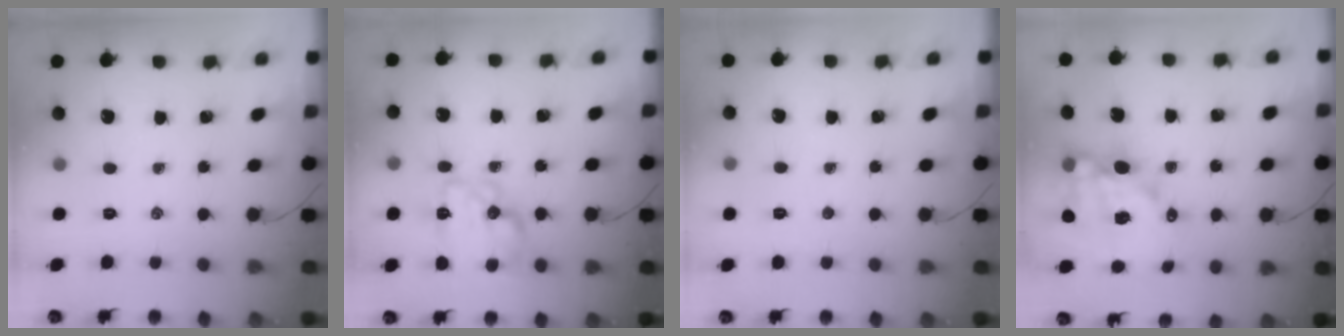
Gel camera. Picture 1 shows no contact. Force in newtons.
{"total": 11.3, "press": 11.3, "slide": 0.5}
{"total": 2.5, "press": 2.4, "slide": 0.7}
{"total": 13.3, "press": 12.8, "slide": 3.4}